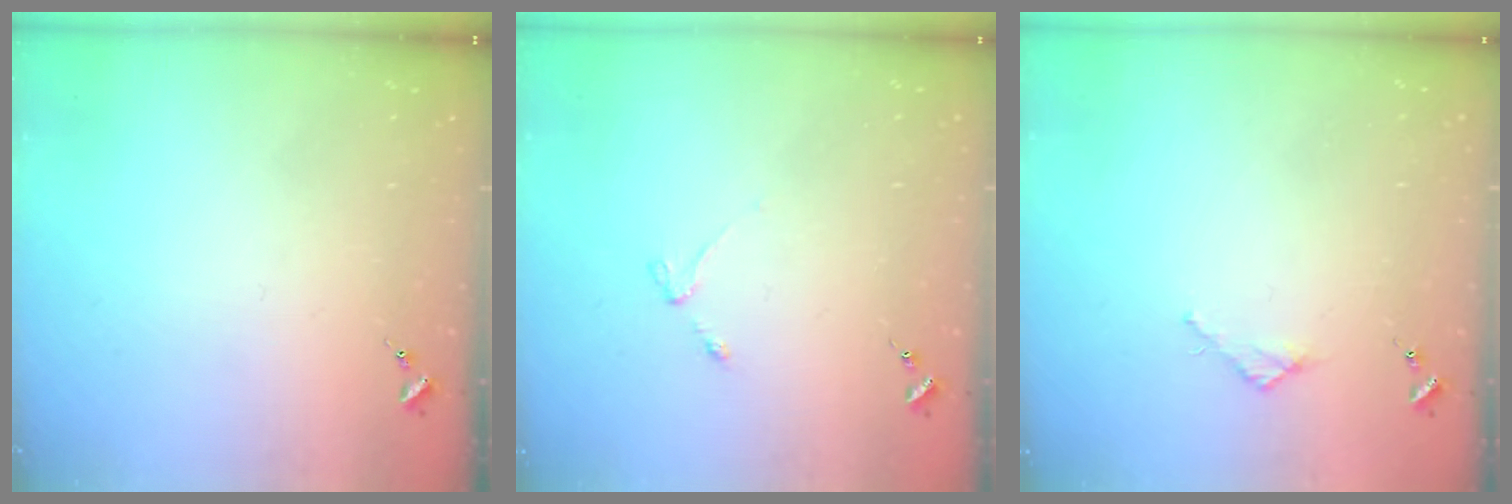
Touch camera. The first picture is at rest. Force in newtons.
{"total": 3.0, "press": 2.9, "slide": 0.5}
{"total": 2.4, "press": 2.3, "slide": 0.3}